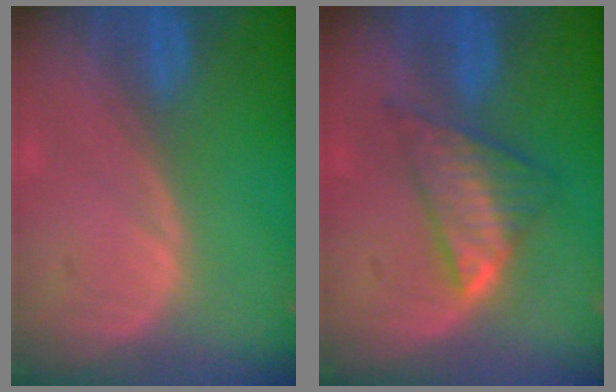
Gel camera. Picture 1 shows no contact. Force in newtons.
{"total": 5.8, "press": 5.7, "slide": 1.1}